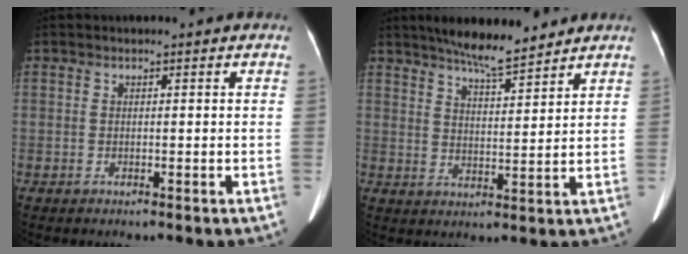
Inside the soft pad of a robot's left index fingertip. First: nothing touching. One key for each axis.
{"total": 8.2, "fx": 7.0, "fy": 0.9, "fz": 4.2, "tx": -0.068, "ty": 0.008, "tz": 0.118}